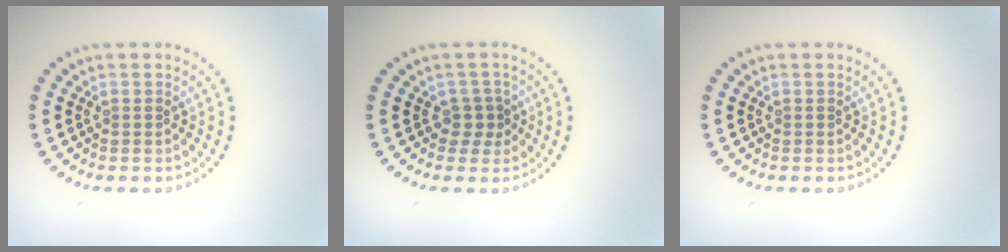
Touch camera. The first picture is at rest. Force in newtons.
{"total": 1.8, "press": 1.4, "slide": 1.1}
{"total": 0.0}